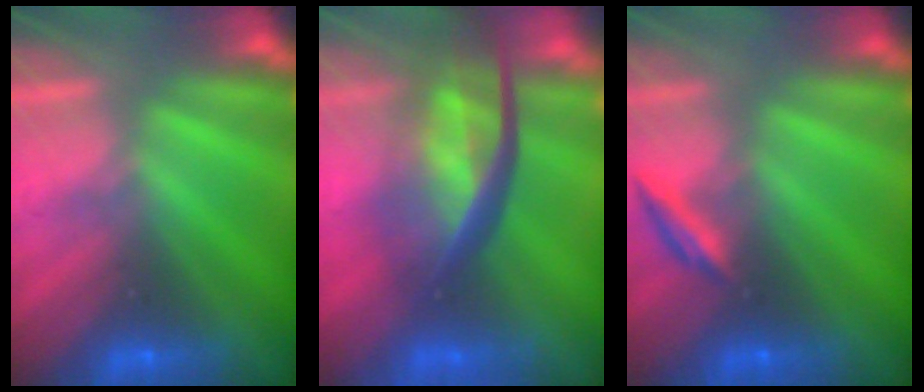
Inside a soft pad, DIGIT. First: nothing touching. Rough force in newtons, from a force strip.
{"total": 7.3}
{"total": 2.2}